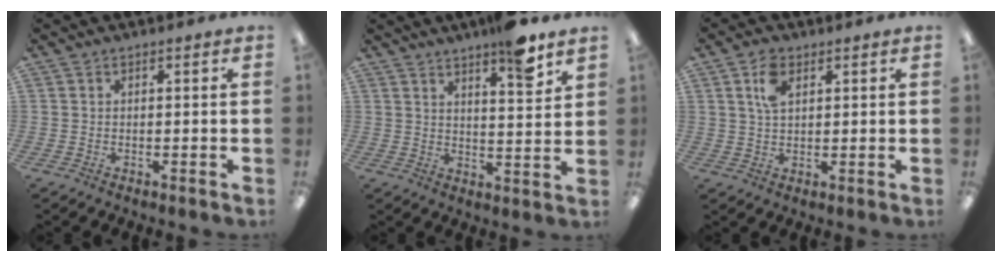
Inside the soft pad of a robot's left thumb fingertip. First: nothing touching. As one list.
[{"total": 8.4, "force": [6.6, 1.6, 5.1], "torque": [-0.060, -0.043, 0.105]}, {"total": 5.8, "force": [2.8, 3.4, 3.8], "torque": [-0.076, 0.004, 0.050]}]